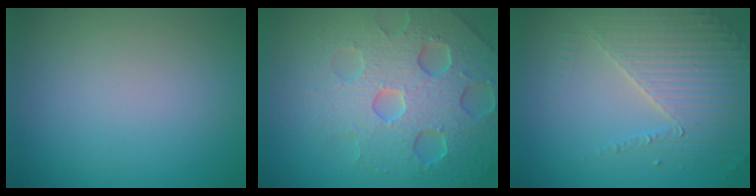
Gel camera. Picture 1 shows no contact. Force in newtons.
{"total": 7.0, "press": 6.8, "slide": 1.6}
{"total": 4.0, "press": 3.8, "slide": 1.2}